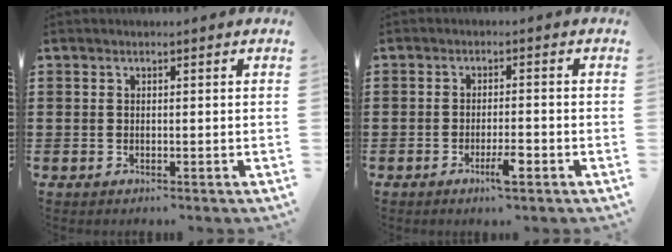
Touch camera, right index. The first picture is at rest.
{"total": 3.6, "force": [-1.9, 0.6, 3.1], "torque": [-0.057, -0.004, -0.034]}